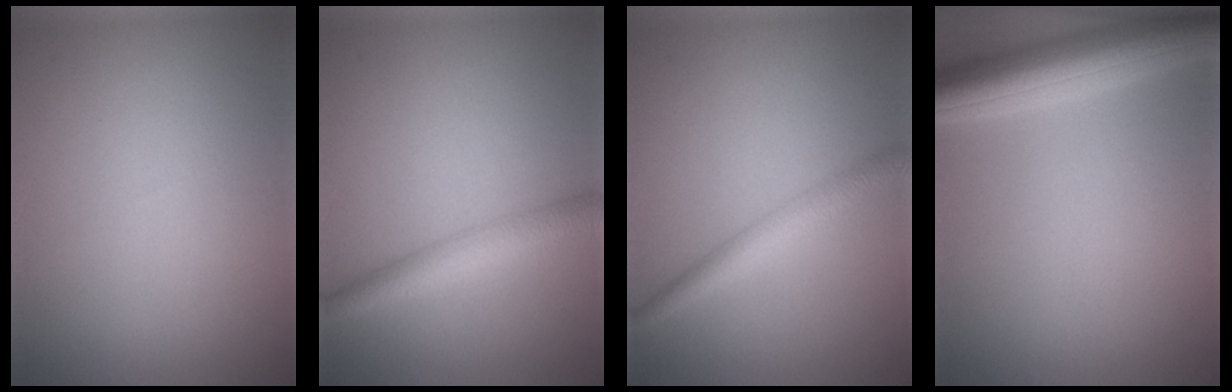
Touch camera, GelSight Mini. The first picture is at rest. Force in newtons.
{"total": 3.5, "press": 3.5, "slide": 0.0}
{"total": 2.9, "press": 2.9, "slide": 0.1}
{"total": 6.6, "press": 6.6, "slide": 0.3}